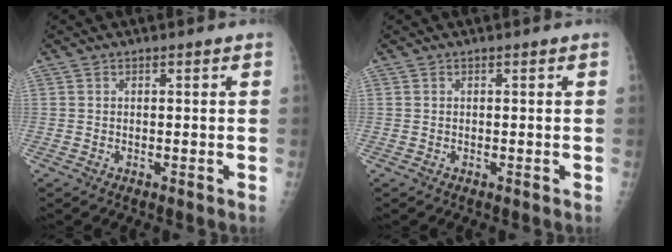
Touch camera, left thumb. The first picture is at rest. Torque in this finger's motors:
{"motor_torque": [0.00, 0.00, 0.00, 0.00, 0.00]}